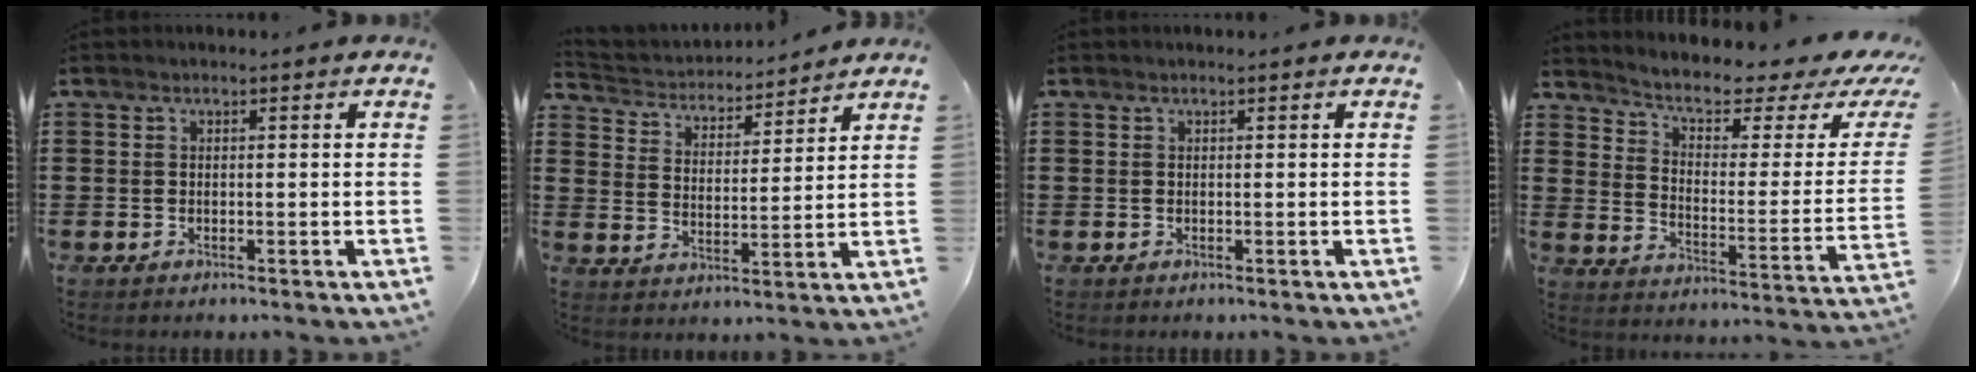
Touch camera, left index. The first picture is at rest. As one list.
[{"total": 3.5, "force": [3.4, 0.6, -0.2], "torque": [-0.021, -0.027, 0.053]}, {"total": 0.0}, {"total": 4.6, "force": [2.9, 1.4, 3.2], "torque": [-0.071, -0.024, 0.040]}]